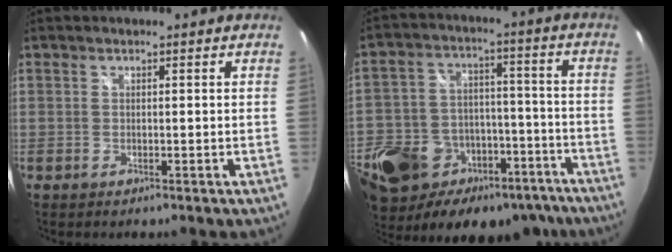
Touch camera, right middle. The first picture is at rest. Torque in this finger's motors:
{"motor_torque": [1.07, -1.07, 0.40, 0.21]}